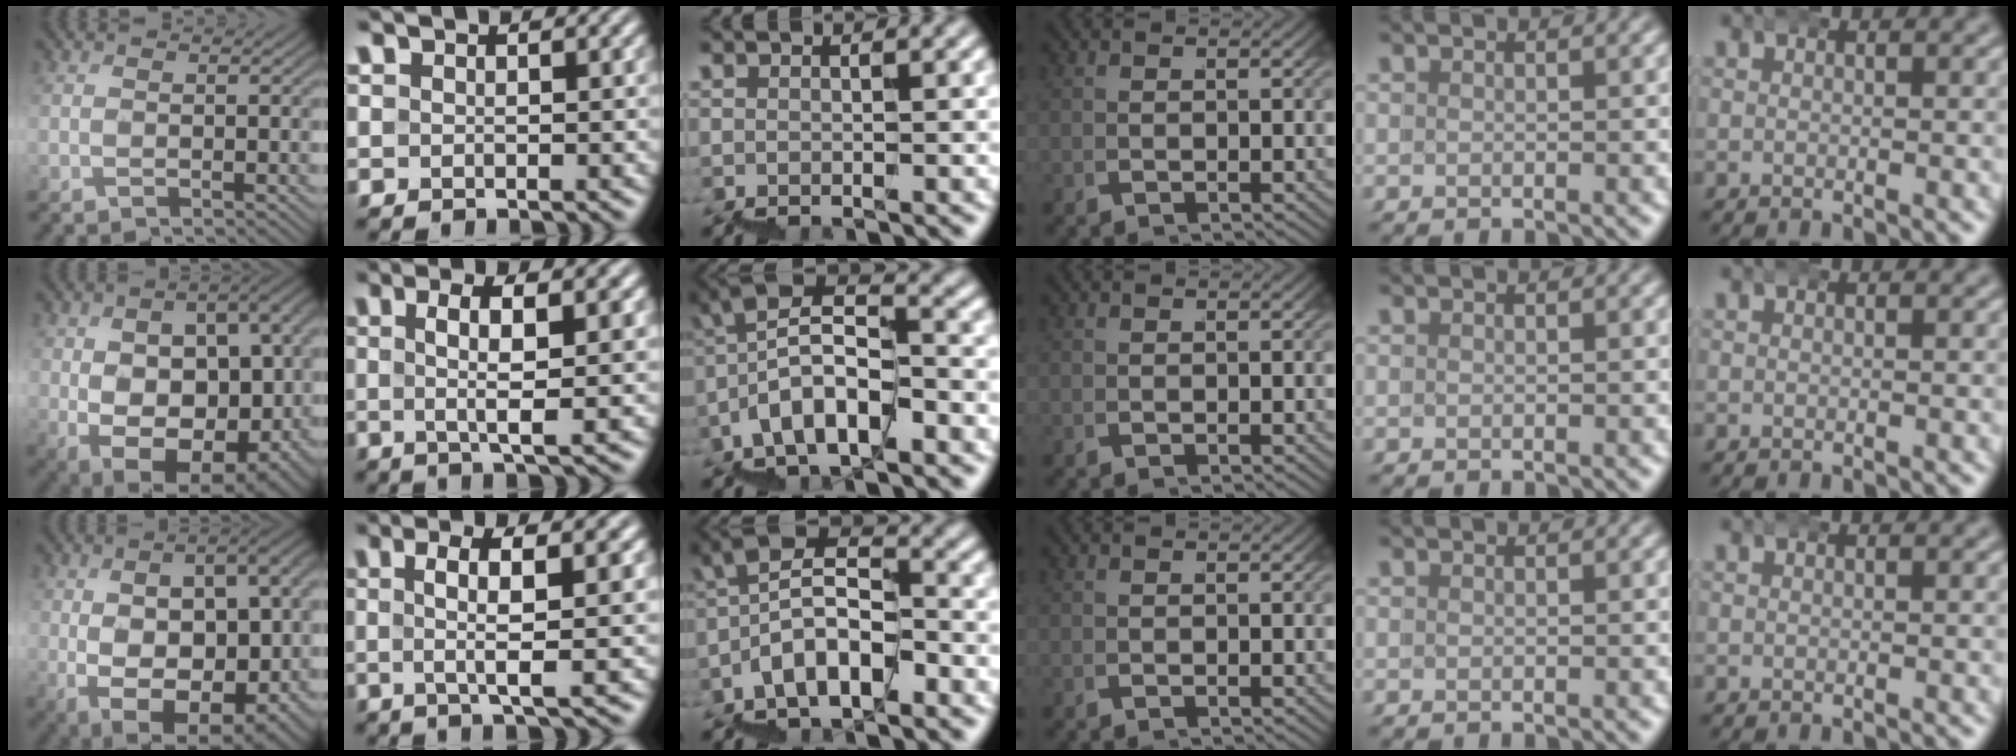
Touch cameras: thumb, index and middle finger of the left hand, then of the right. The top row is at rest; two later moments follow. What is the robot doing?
{"motion": "wrap", "object": "bubble wrap"}